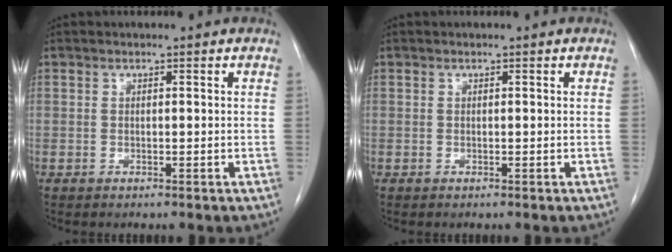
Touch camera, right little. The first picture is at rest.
{"total": 0.0}